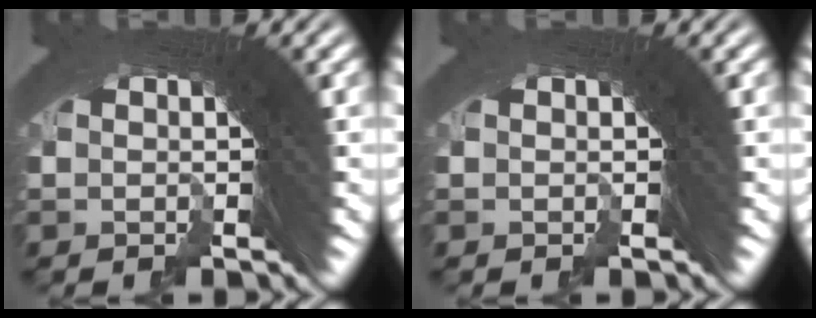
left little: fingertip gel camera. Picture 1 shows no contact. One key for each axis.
{"total": 0.0}